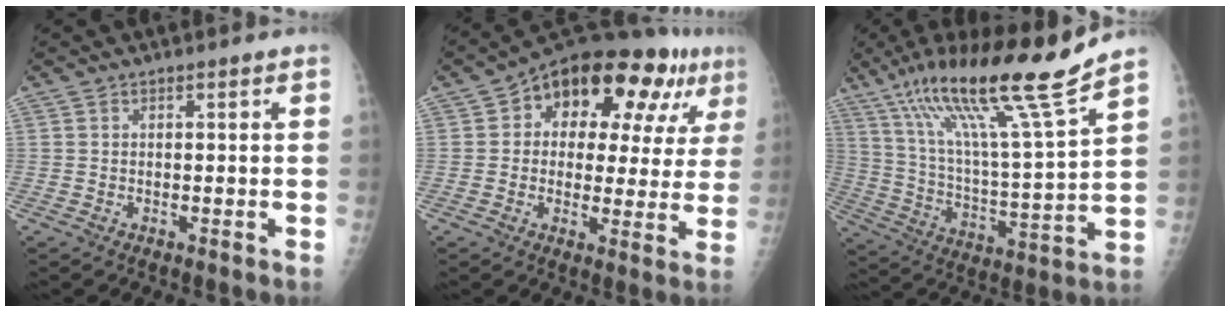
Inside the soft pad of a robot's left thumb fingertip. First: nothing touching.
{"total": 20.1, "force": [8.5, 10.8, 14.8], "torque": [-0.155, 0.014, 0.112]}
{"total": 21.8, "force": [14.8, 0.7, 16.0], "torque": [-0.258, -0.058, 0.260]}